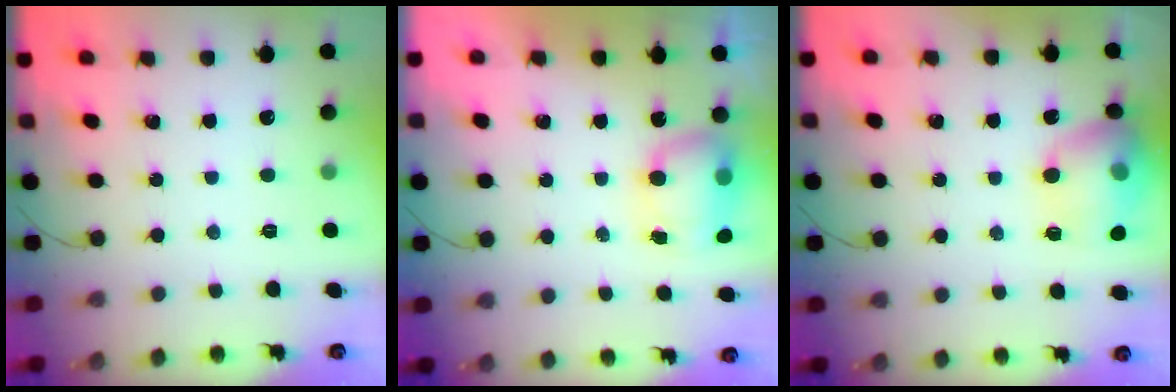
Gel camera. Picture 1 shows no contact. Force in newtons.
{"total": 7.5, "press": 7.4, "slide": 1.3}
{"total": 15.4, "press": 15.3, "slide": 1.5}